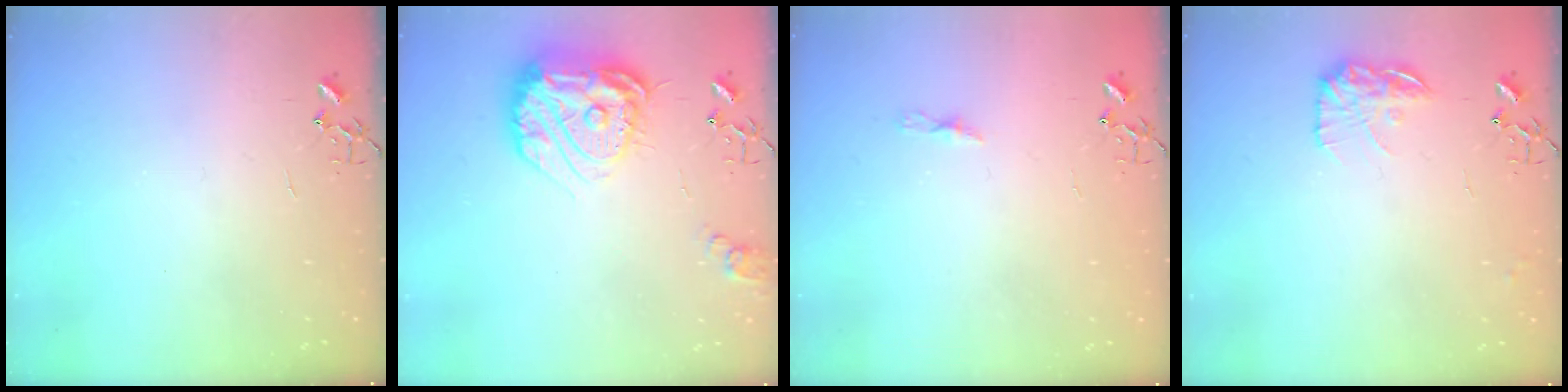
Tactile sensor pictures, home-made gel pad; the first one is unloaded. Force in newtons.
{"total": 19.8, "press": 19.7, "slide": 2.0}
{"total": 3.9, "press": 3.9, "slide": 0.5}
{"total": 12.1, "press": 12.1, "slide": 0.5}